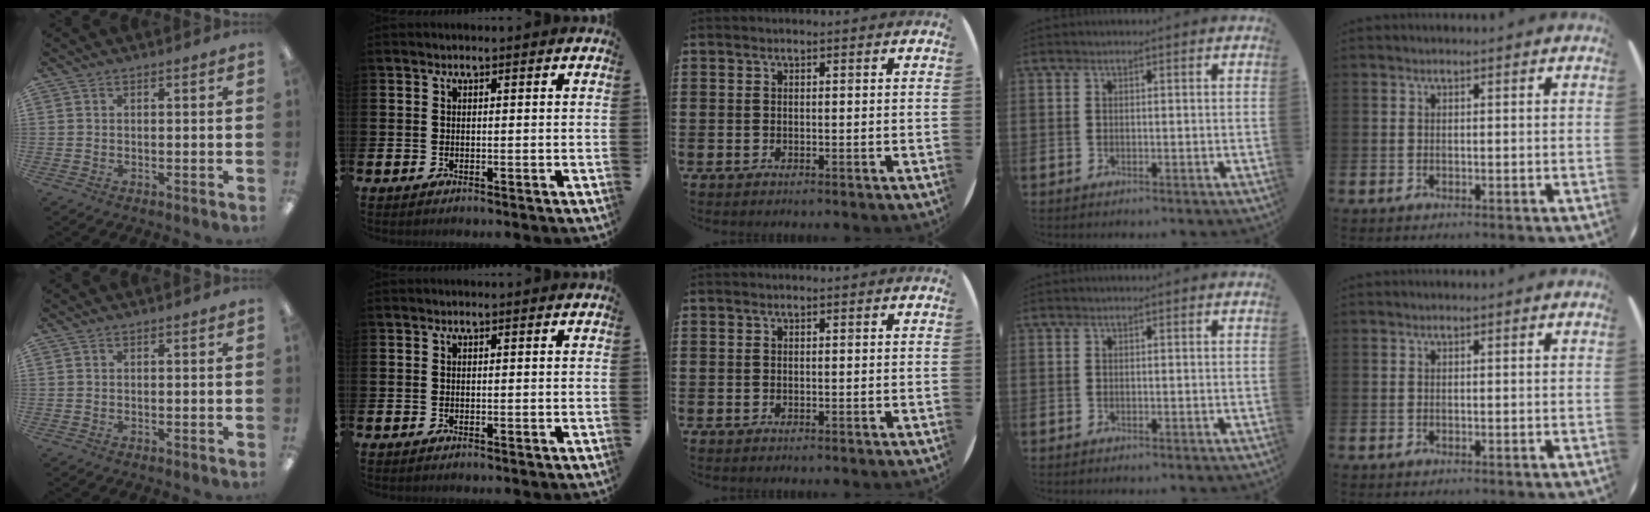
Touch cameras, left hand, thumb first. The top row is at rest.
{}